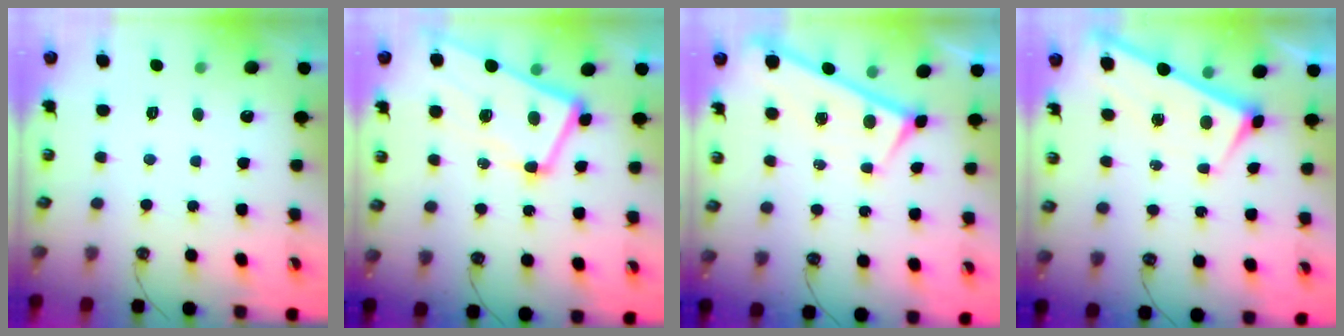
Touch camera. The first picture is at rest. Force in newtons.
{"total": 2.9, "press": 2.8, "slide": 0.9}
{"total": 0.0}
{"total": 1.7, "press": 1.7, "slide": 0.1}